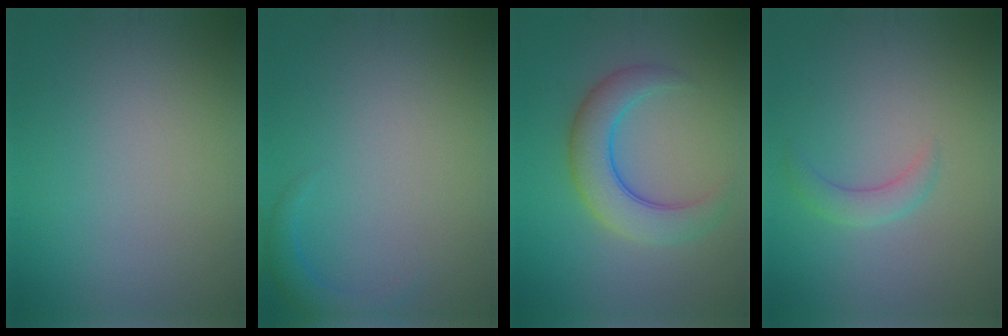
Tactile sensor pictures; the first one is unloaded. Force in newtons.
{"total": 1.7, "press": 1.6, "slide": 0.2}
{"total": 5.3, "press": 5.3, "slide": 0.2}
{"total": 1.8, "press": 1.8, "slide": 0.1}